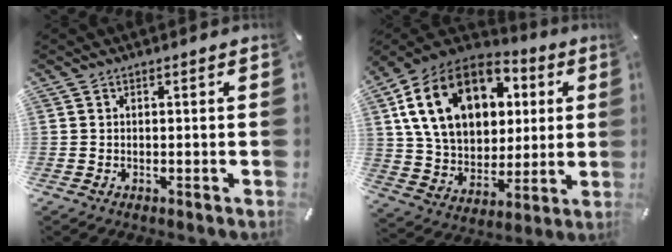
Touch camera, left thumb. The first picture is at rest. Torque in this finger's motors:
{"motor_torque": [1.45, 1.27, 1.19, -0.18, 0.67]}